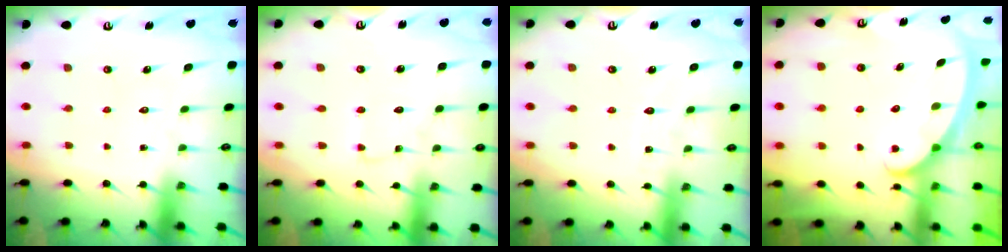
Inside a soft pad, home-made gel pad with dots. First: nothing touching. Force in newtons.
{"total": 2.4, "press": 2.4, "slide": 0.2}
{"total": 3.2, "press": 3.2, "slide": 0.4}
{"total": 2.5, "press": 2.5, "slide": 0.4}